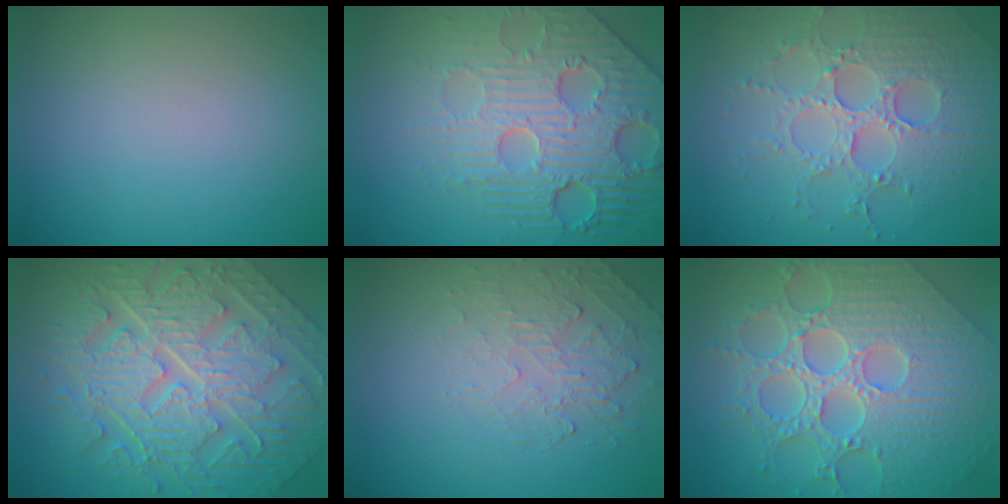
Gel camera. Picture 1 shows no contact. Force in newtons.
{"total": 7.2, "press": 5.7, "slide": 4.5}
{"total": 5.1, "press": 4.6, "slide": 2.3}
{"total": 11.4, "press": 7.8, "slide": 8.3}
{"total": 2.2, "press": 1.1, "slide": 1.9}
{"total": 9.4, "press": 6.9, "slide": 6.3}